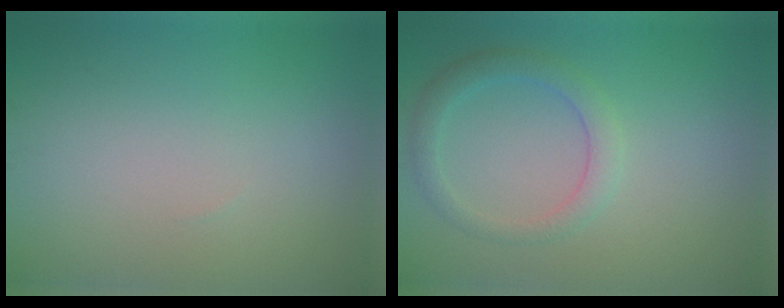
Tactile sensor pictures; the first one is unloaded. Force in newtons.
{"total": 2.7, "press": 2.6, "slide": 0.2}